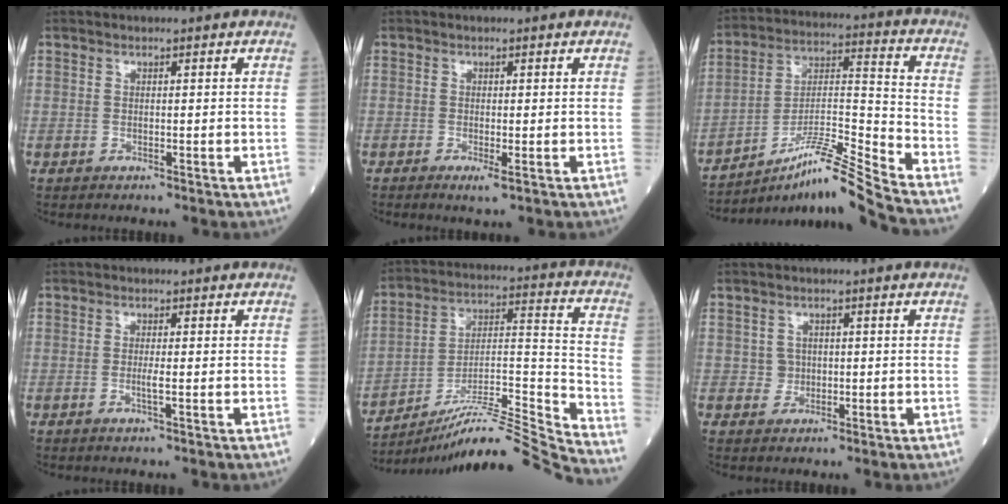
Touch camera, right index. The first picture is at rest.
{"total": 1.5, "force": [-0.7, 0.1, 1.4], "torque": [-0.021, -0.004, -0.012]}
{"total": 13.8, "force": [-11.2, -2.1, 7.7], "torque": [-0.136, 0.009, -0.195]}
{"total": 1.6, "force": [-0.4, -0.1, 1.6], "torque": [-0.033, -0.003, -0.009]}
{"total": 20.0, "force": [-18.5, -2.9, 7.2], "torque": [-0.127, 0.013, -0.304]}
{"total": 1.9, "force": [0.0, 1.8, 0.5], "torque": [-0.005, 0.004, 0.000]}